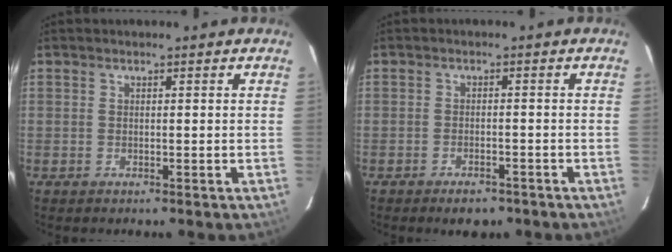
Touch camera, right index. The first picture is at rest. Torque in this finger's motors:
{"motor_torque": [0.50, -0.29, 0.16, 0.03]}